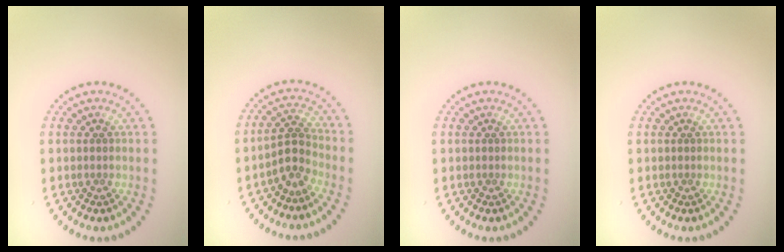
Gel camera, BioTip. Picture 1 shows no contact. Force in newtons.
{"total": 2.6, "press": 1.8, "slide": 1.8}
{"total": 0.0}
{"total": 0.0}